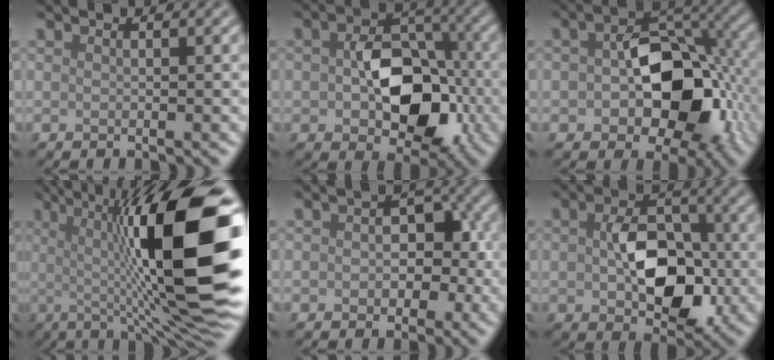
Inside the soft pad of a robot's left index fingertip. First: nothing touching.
{"total": 8.4, "force": [-0.8, 5.7, 6.2], "torque": [-0.093, -0.003, -0.008]}
{"total": 10.0, "force": [-1.4, 6.3, 7.7], "torque": [-0.111, 0.003, -0.023]}
{"total": 16.0, "force": [1.2, 3.2, 15.6], "torque": [-0.203, 0.014, 0.008]}
{"total": 3.5, "force": [-0.3, 2.6, 2.4], "torque": [-0.020, 0.001, -0.009]}
{"total": 7.6, "force": [-0.2, 5.0, 5.7], "torque": [-0.096, -0.007, -0.001]}